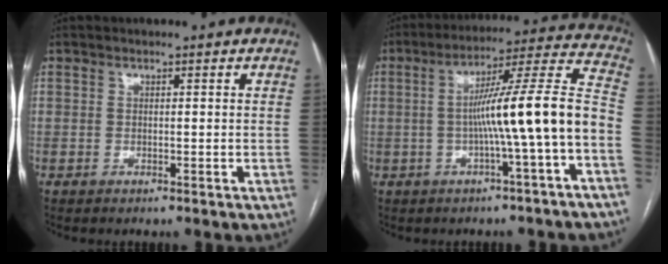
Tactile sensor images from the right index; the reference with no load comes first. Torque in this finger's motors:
{"motor_torque": [1.86, -0.28, 0.96, 0.21]}